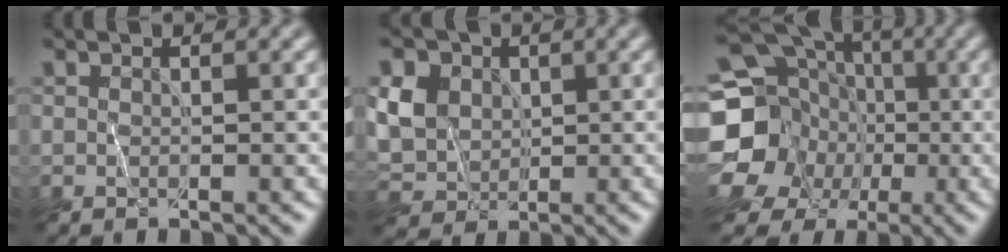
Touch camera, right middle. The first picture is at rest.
{"total": 7.3, "force": [2.3, 5.9, 3.7], "torque": [-0.093, 0.019, 0.038]}
{"total": 19.9, "force": [-2.4, 18.5, 6.9], "torque": [-0.168, -0.006, -0.079]}